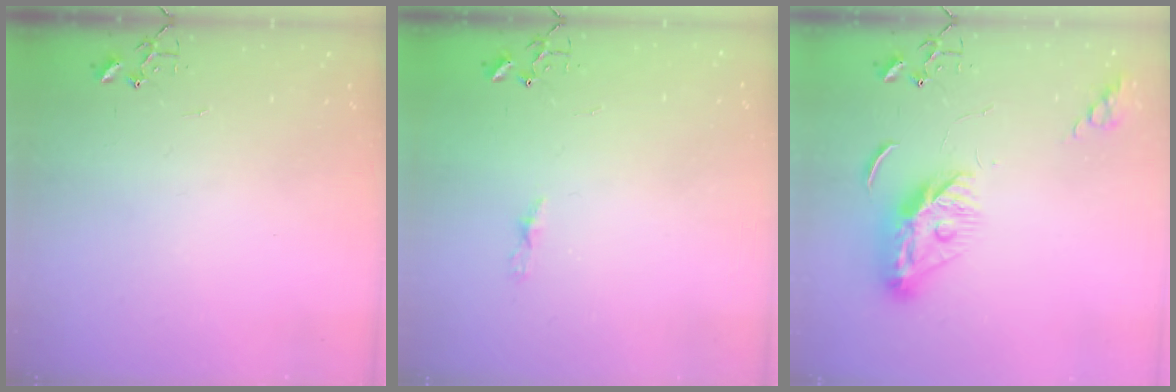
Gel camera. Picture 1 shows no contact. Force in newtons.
{"total": 3.9, "press": 3.9, "slide": 0.5}
{"total": 9.5, "press": 9.5, "slide": 0.5}